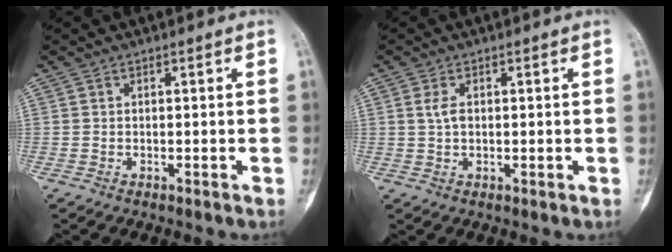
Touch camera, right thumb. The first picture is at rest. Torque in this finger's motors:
{"motor_torque": [-0.35, 0.32, -0.02, 0.15, 0.01]}